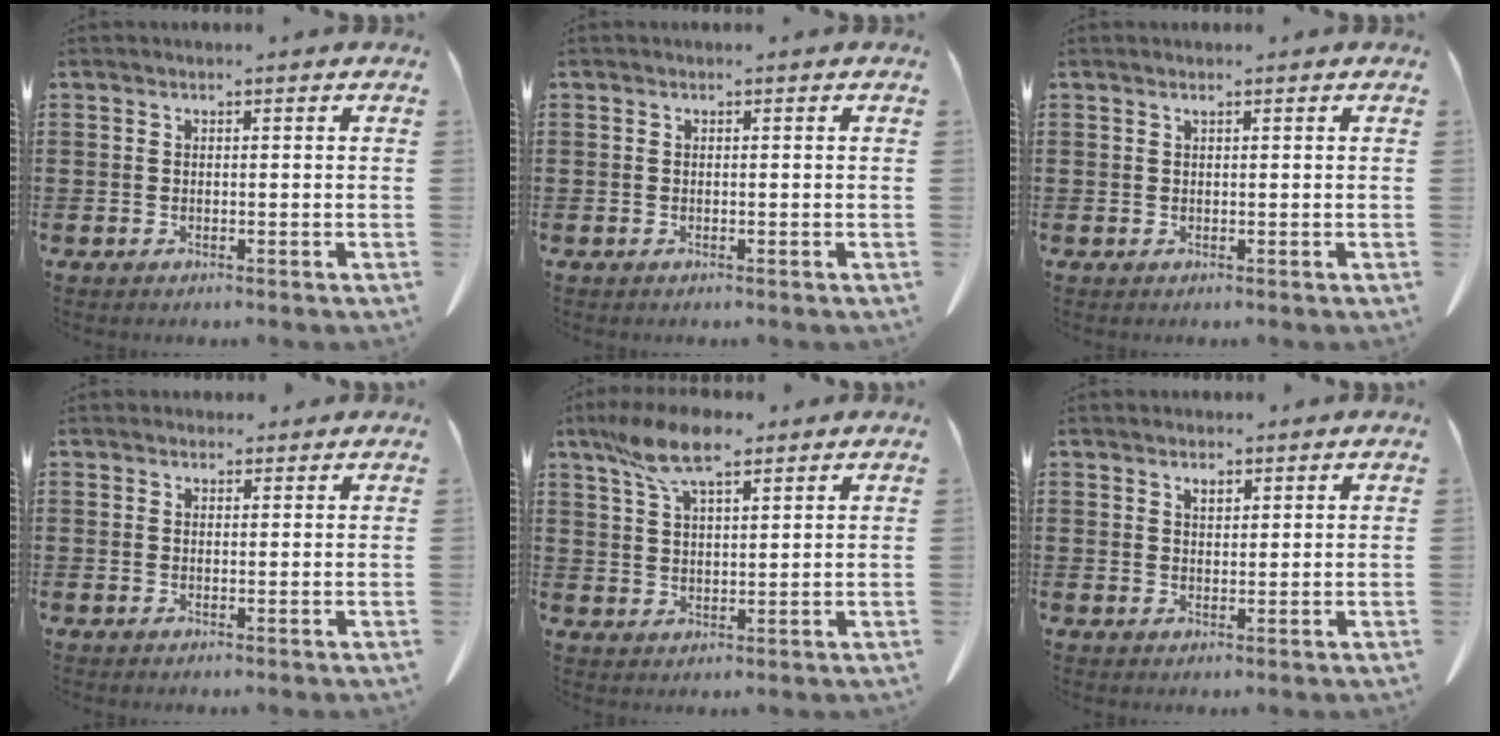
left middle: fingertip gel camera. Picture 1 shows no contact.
{"total": 0.0}
{"total": 0.6, "force": [0.4, 0.0, 0.4], "torque": [-0.009, -0.002, 0.010]}
{"total": 1.8, "force": [1.7, 0.7, 0.2], "torque": [0.000, -0.002, 0.033]}
{"total": 9.1, "force": [6.2, 2.8, 6.0], "torque": [-0.132, -0.005, 0.116]}
{"total": 2.0, "force": [1.6, 0.7, 0.8], "torque": [-0.011, -0.002, 0.030]}